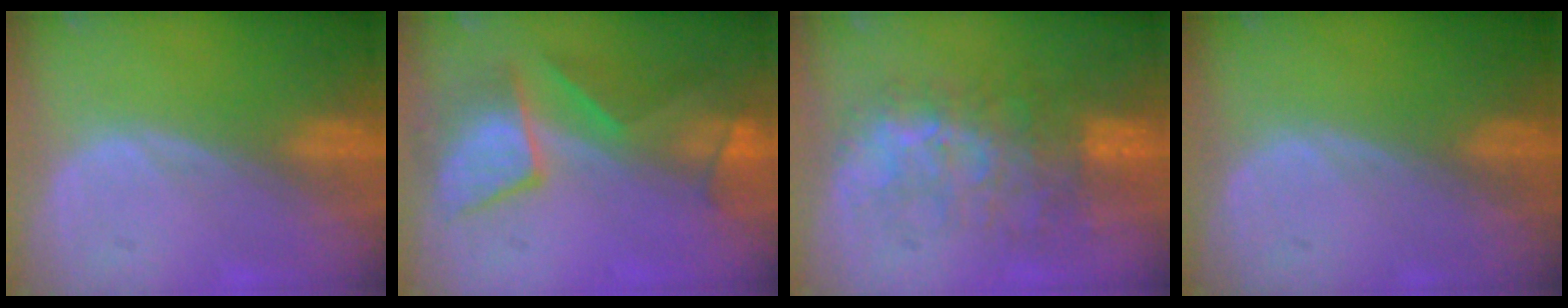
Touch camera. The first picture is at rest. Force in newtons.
{"total": 8.4, "press": 8.1, "slide": 2.2}
{"total": 9.4, "press": 8.7, "slide": 3.4}
{"total": 0.0}